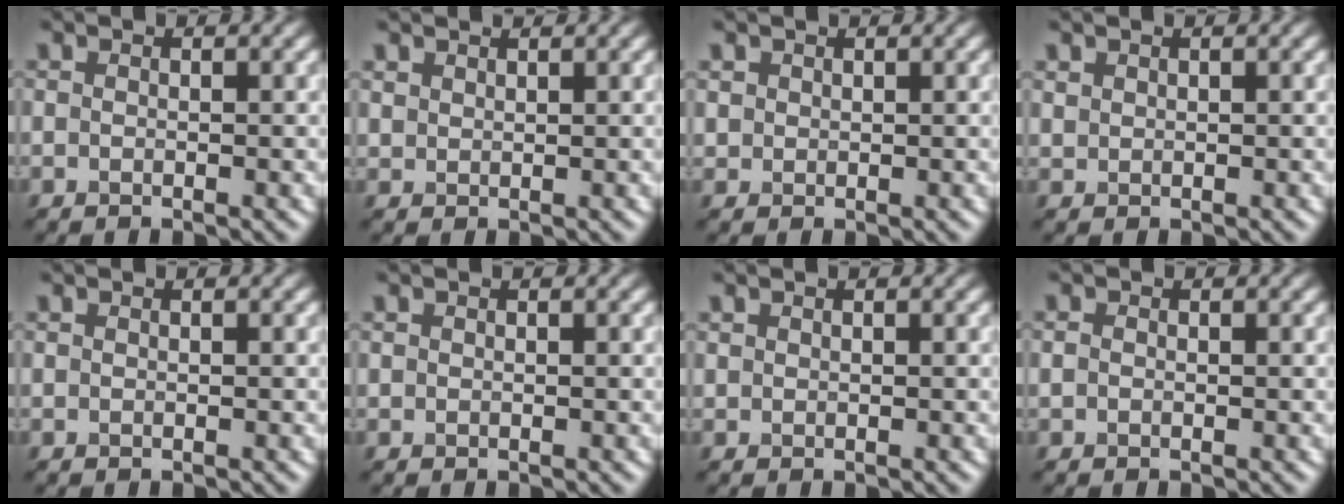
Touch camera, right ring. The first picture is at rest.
{"total": 1.8, "force": [0.4, -1.0, -1.4], "torque": [-0.010, -0.003, 0.031]}
{"total": 1.6, "force": [-0.2, -0.8, -1.4], "torque": [-0.004, -0.004, 0.020]}
{"total": 1.6, "force": [-0.1, -1.0, -1.2], "torque": [-0.007, -0.005, 0.022]}
{"total": 0.0}
{"total": 0.6, "force": [-0.1, -0.3, -0.5], "torque": [-0.004, -0.002, 0.003]}
{"total": 0.9, "force": [0.0, -0.5, -0.7], "torque": [-0.002, -0.003, 0.005]}
{"total": 0.8, "force": [-0.4, -0.4, -0.5], "torque": [-0.010, -0.004, 0.002]}